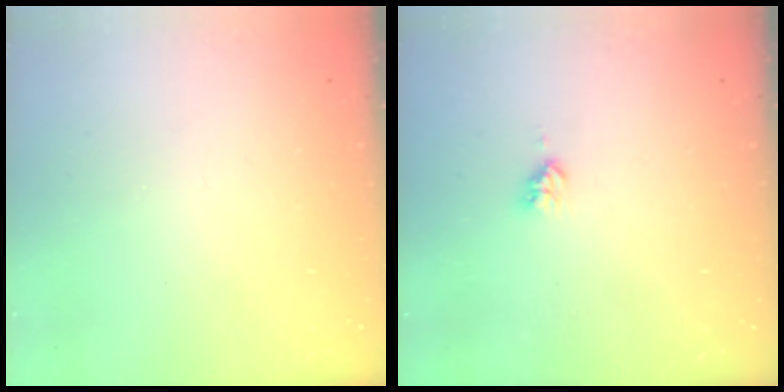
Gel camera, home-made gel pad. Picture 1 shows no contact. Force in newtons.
{"total": 2.8, "press": 2.8, "slide": 0.2}